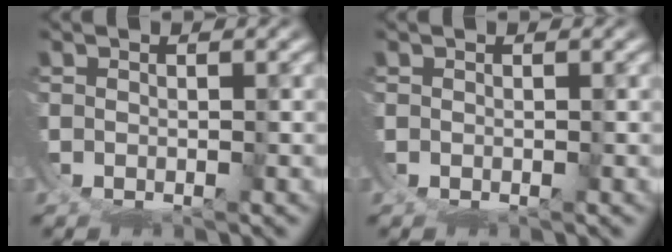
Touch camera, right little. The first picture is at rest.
{"total": 0.0}